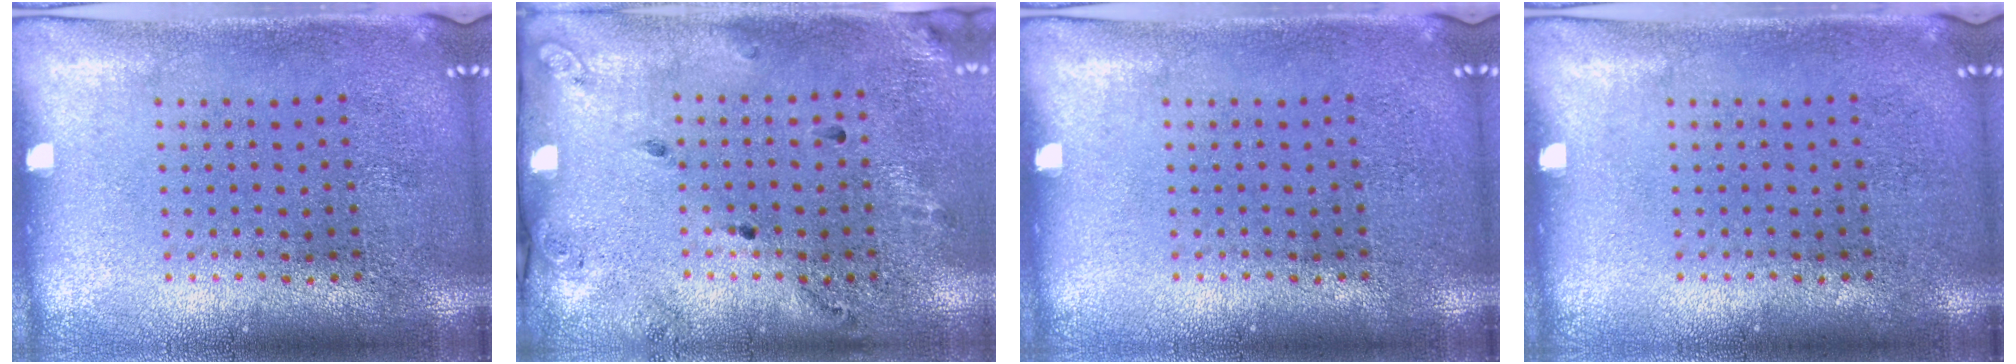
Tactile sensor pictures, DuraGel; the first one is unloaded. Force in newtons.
{"total": 1.8, "press": 1.2, "slide": 1.3}
{"total": 0.0}
{"total": 0.0}